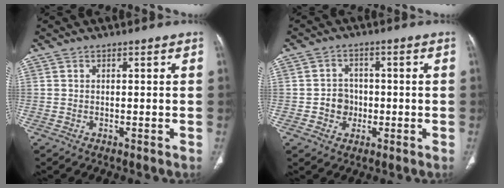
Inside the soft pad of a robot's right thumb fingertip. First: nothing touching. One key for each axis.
{"total": 4.5, "fx": -0.9, "fy": 4.1, "fz": 1.6, "tx": 0.001, "ty": 0.010, "tz": -0.018}